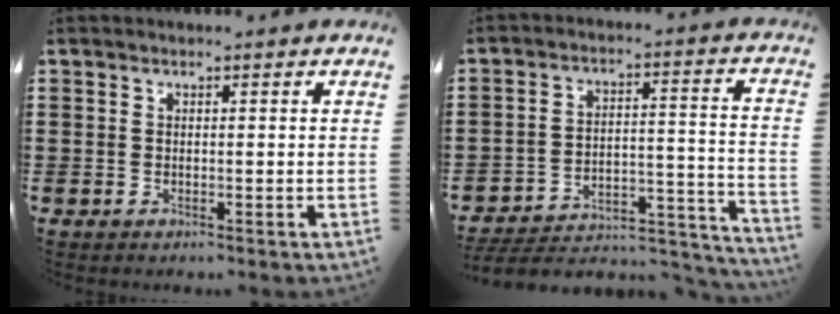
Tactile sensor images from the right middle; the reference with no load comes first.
{"total": 4.2, "force": [-3.9, 1.0, 1.4], "torque": [-0.026, -0.007, -0.081]}